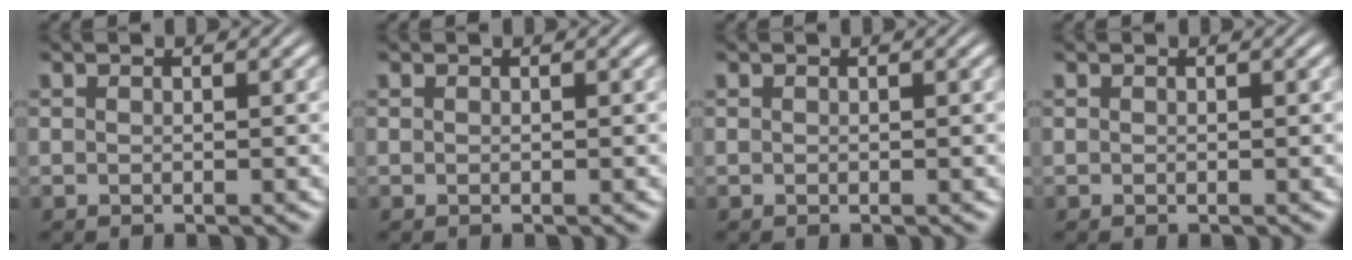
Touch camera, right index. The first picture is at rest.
{"total": 0.0}
{"total": 0.0}
{"total": 0.0}